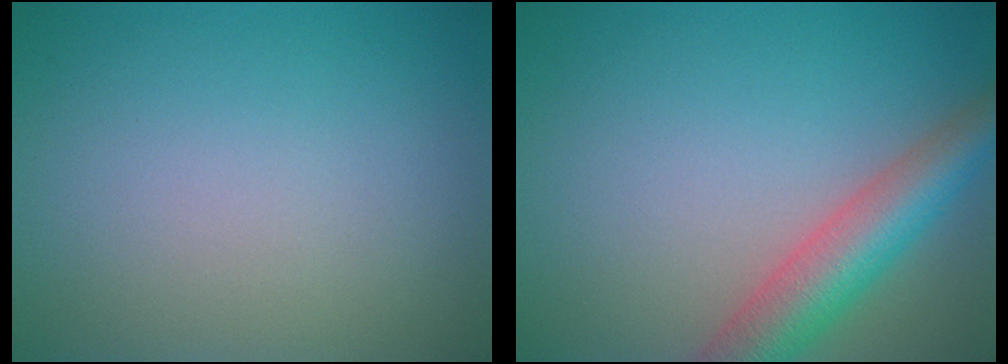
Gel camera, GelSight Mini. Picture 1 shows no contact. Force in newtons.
{"total": 5.8, "press": 5.8, "slide": 0.4}